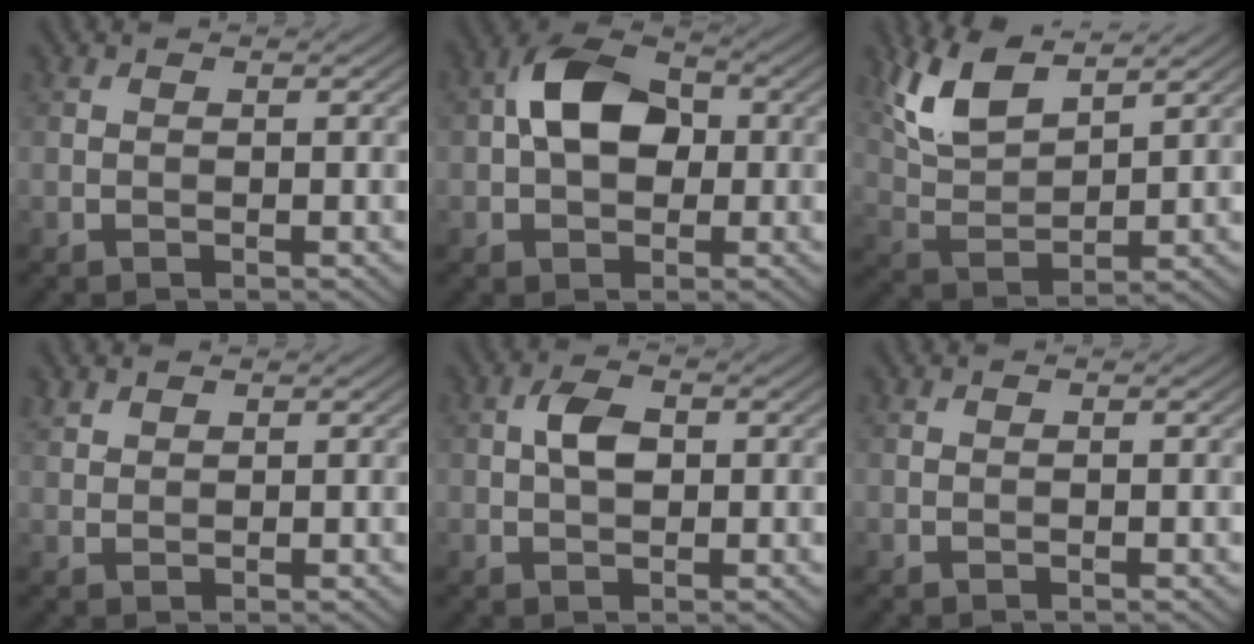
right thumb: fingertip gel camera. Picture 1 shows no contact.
{"total": 8.4, "force": [0.5, 5.6, 6.3], "torque": [-0.112, 0.016, -0.004]}
{"total": 8.6, "force": [5.6, 3.1, 5.7], "torque": [-0.142, 0.009, 0.119]}
{"total": 1.7, "force": [1.4, 0.9, 0.5], "torque": [-0.014, 0.003, 0.033]}
{"total": 3.6, "force": [0.4, 2.1, 2.9], "torque": [-0.058, 0.005, 0.004]}
{"total": 0.0}